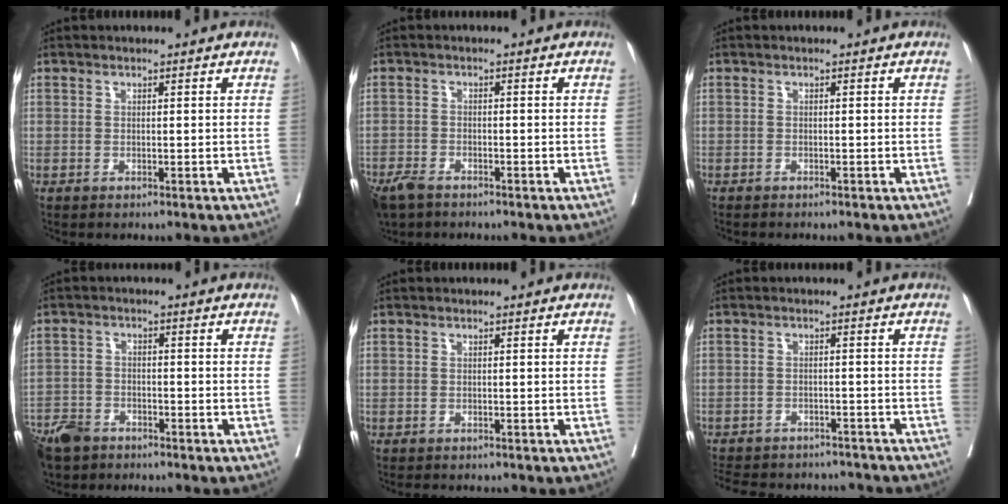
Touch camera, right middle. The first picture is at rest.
{"total": 5.8, "force": [-4.5, 2.5, 2.7], "torque": [-0.052, -0.008, -0.080]}
{"total": 2.0, "force": [-1.7, 0.6, 0.7], "torque": [-0.015, -0.005, -0.020]}
{"total": 6.5, "force": [-5.3, 3.2, 2.1], "torque": [-0.045, -0.008, -0.099]}
{"total": 2.6, "force": [-2.2, 0.9, 0.8], "torque": [-0.010, -0.005, -0.030]}
{"total": 16.0, "force": [-14.2, 5.5, 4.8], "torque": [-0.122, 0.001, -0.183]}